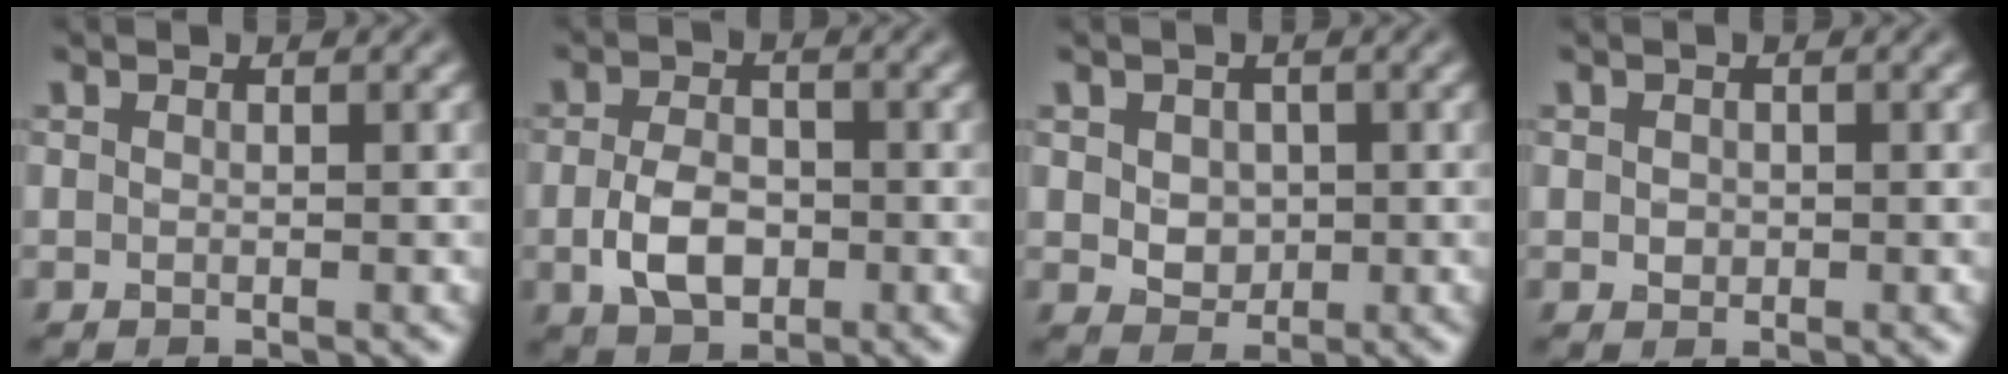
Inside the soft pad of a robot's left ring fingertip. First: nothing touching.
{"total": 4.1, "force": [-0.9, 2.7, 2.9], "torque": [-0.065, -0.004, -0.020]}
{"total": 2.7, "force": [0.5, 2.2, 1.4], "torque": [-0.031, 0.001, 0.012]}
{"total": 0.9, "force": [0.1, 0.8, 0.3], "torque": [-0.004, -0.002, 0.002]}